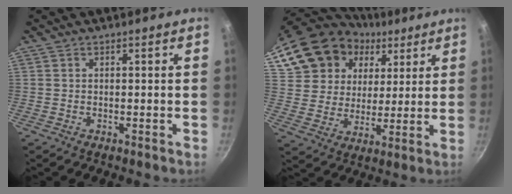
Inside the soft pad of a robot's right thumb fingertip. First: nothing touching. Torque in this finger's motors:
{"motor_torque": [-0.94, 1.43, -0.05, -0.12, 0.25]}